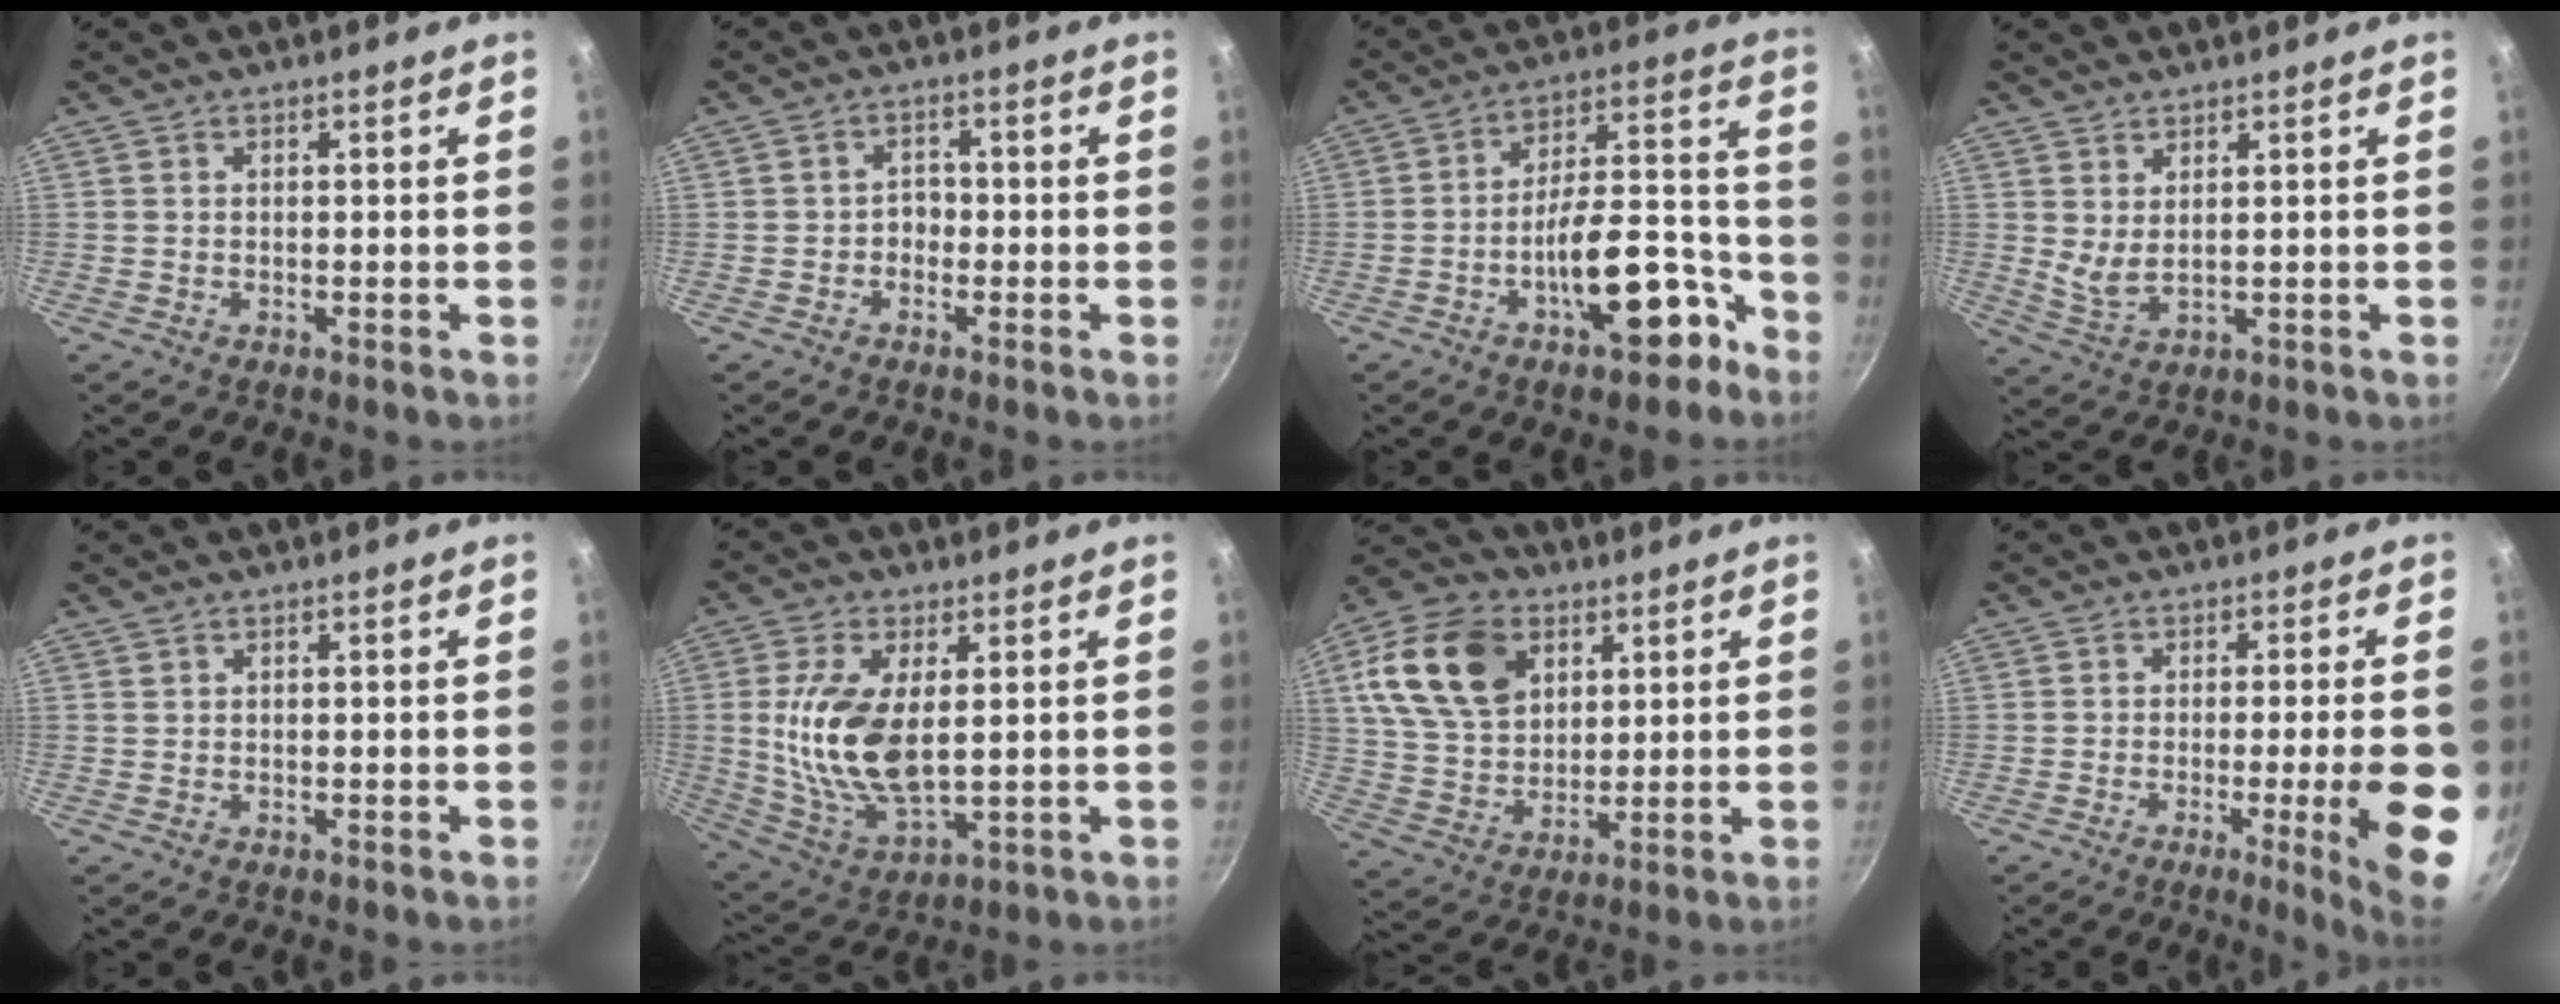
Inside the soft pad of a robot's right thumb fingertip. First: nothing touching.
{"total": 2.4, "force": [-0.9, 1.9, 1.1], "torque": [0.004, 0.014, -0.019]}
{"total": 16.2, "force": [-8.1, 6.8, 12.3], "torque": [-0.140, 0.081, -0.115]}
{"total": 3.6, "force": [1.8, 1.3, 2.9], "torque": [-0.052, -0.027, 0.038]}
{"total": 0.0}
{"total": 14.7, "force": [1.9, 7.2, 12.7], "torque": [-0.247, -0.015, 0.043]}
{"total": 17.4, "force": [6.2, 12.3, 10.6], "torque": [-0.174, -0.009, 0.114]}
{"total": 11.8, "force": [-2.9, 1.1, 11.4], "torque": [-0.140, 0.007, -0.036]}